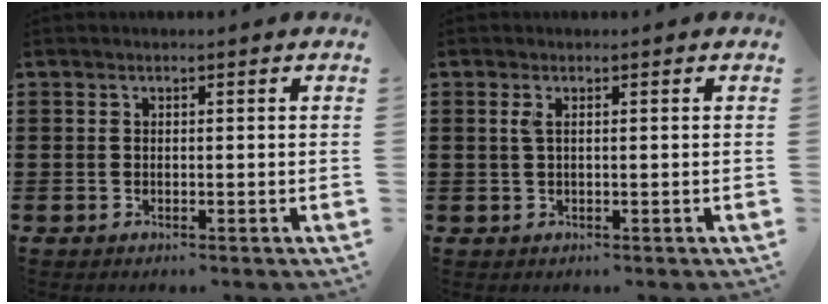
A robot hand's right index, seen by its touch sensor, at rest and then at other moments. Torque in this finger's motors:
{"motor_torque": [0.05, -0.04, 0.01, 0.00]}